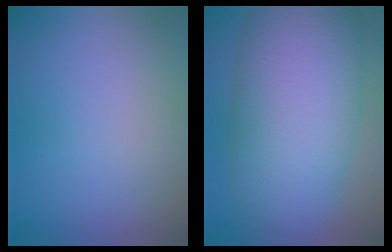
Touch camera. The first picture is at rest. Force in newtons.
{"total": 11.5, "press": 11.4, "slide": 0.2}